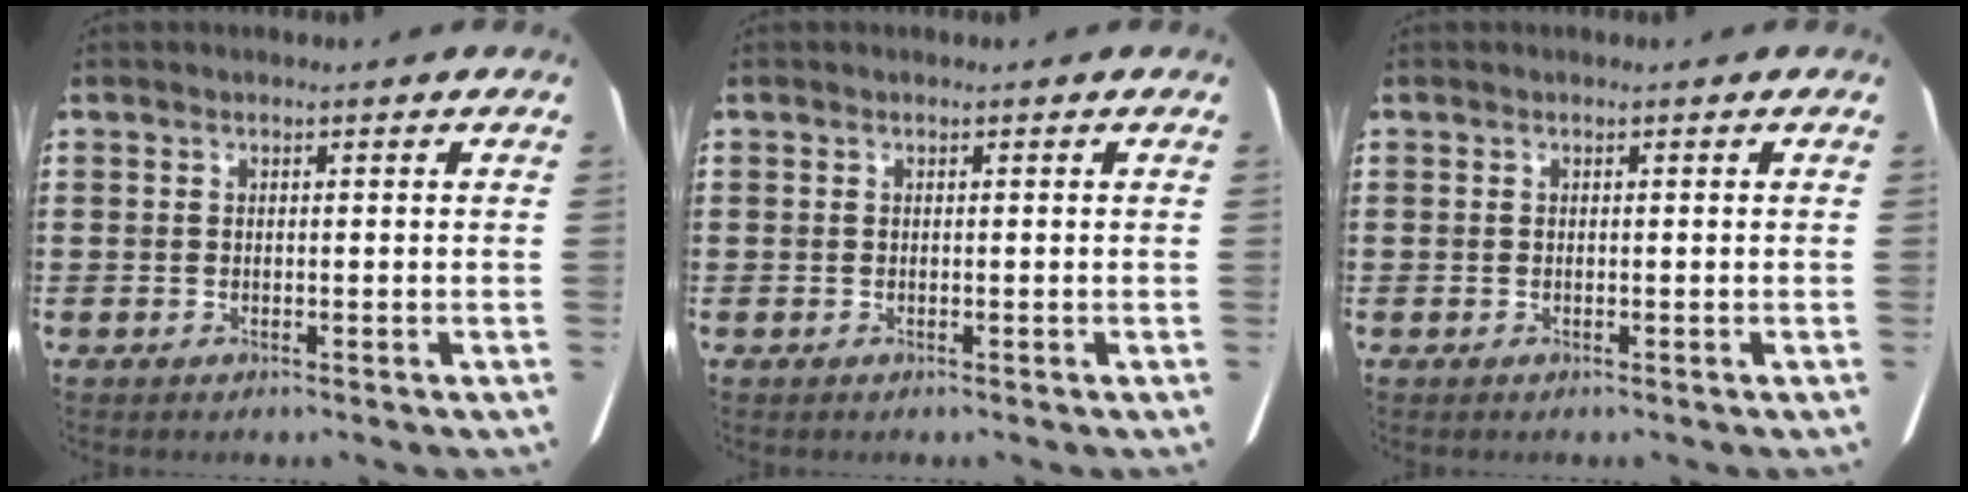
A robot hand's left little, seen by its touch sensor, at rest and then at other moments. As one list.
[{"total": 0.0}, {"total": 0.0}]